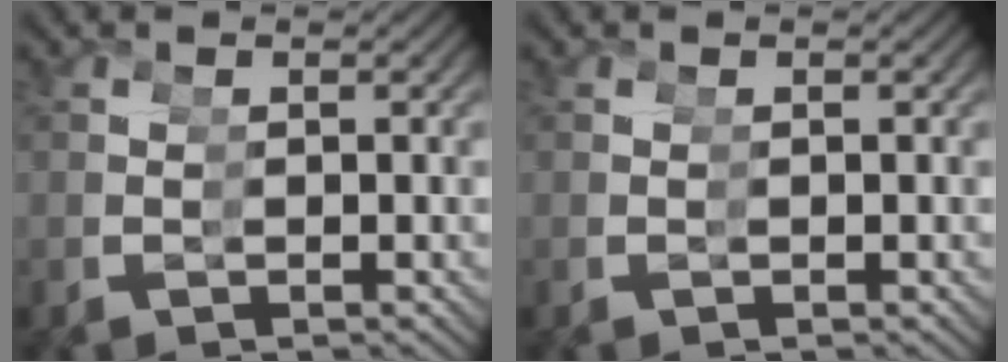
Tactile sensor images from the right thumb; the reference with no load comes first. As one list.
[{"total": 0.0}]